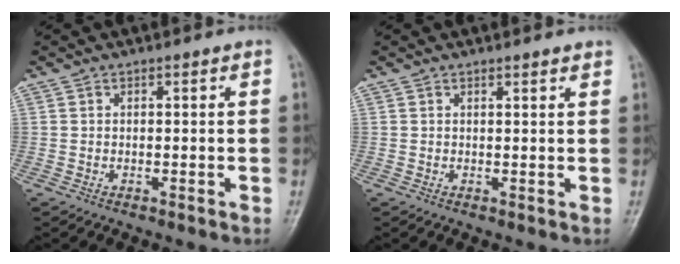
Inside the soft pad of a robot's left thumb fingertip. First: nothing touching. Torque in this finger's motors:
{"motor_torque": [-0.16, -0.03, -0.32, 0.10, 0.04]}